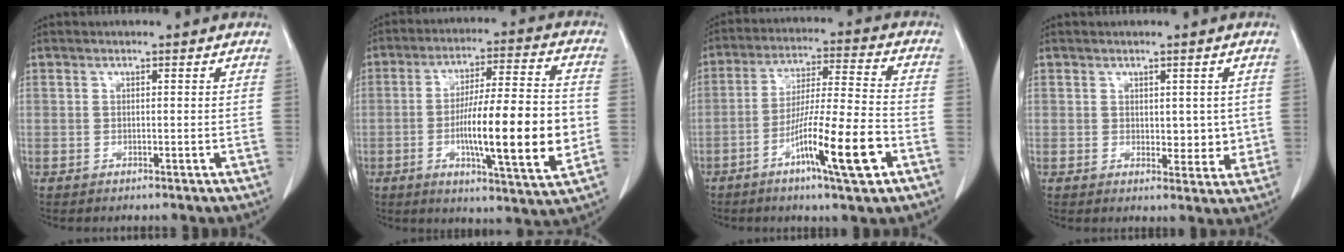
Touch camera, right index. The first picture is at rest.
{"total": 17.3, "force": [-2.9, 1.6, 17.0], "torque": [-0.276, -0.003, -0.044]}
{"total": 13.2, "force": [-5.8, 0.2, 11.8], "torque": [-0.208, -0.010, -0.099]}
{"total": 4.0, "force": [0.5, 2.5, 3.1], "torque": [-0.027, -0.007, 0.013]}